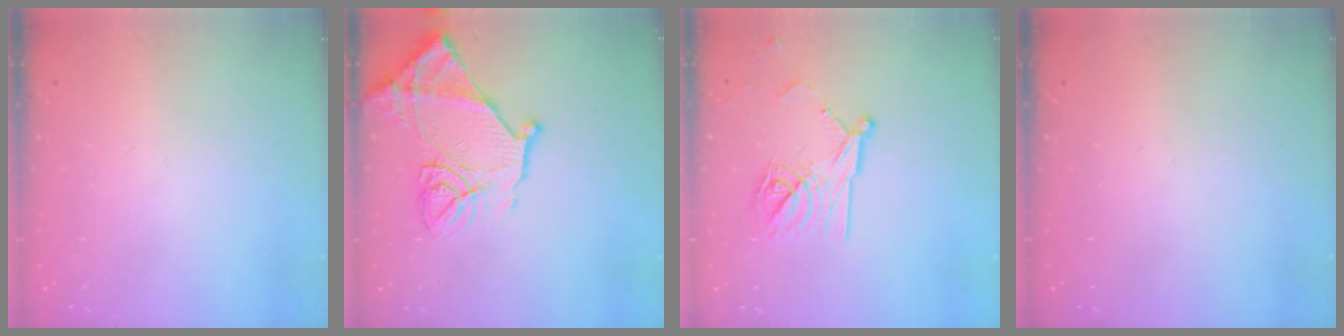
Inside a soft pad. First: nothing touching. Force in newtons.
{"total": 14.6, "press": 14.6, "slide": 1.0}
{"total": 13.5, "press": 13.5, "slide": 0.2}
{"total": 0.0}